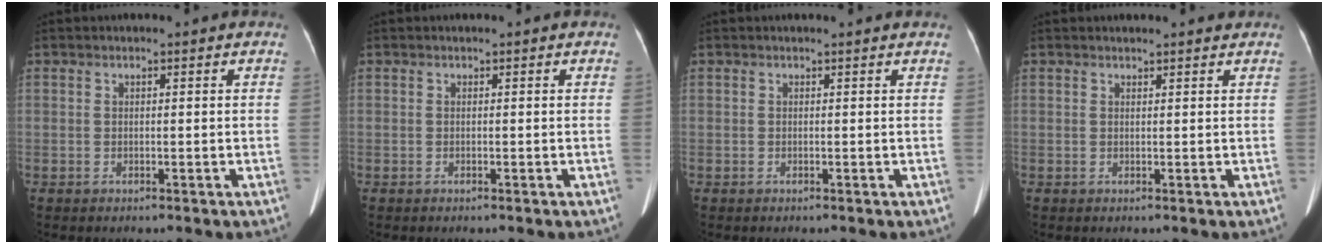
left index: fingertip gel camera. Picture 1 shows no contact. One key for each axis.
{"total": 0.0}
{"total": 0.7, "fx": 0.7, "fy": 0.0, "fz": 0.2, "tx": -0.006, "ty": 0.001, "tz": 0.007}
{"total": 2.3, "fx": 2.1, "fy": 0.4, "fz": 0.7, "tx": -0.013, "ty": 0.014, "tz": 0.025}